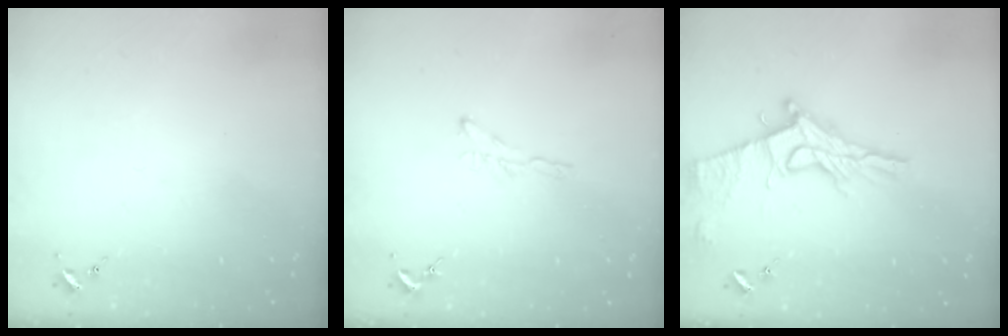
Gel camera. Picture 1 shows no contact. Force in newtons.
{"total": 4.2, "press": 4.2, "slide": 0.5}
{"total": 15.6, "press": 15.5, "slide": 1.6}